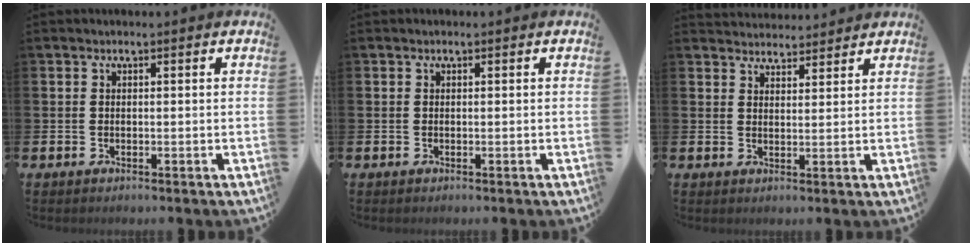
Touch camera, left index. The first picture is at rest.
{"total": 0.0}
{"total": 3.5, "force": [3.4, 0.8, -0.4], "torque": [0.000, -0.016, 0.062]}